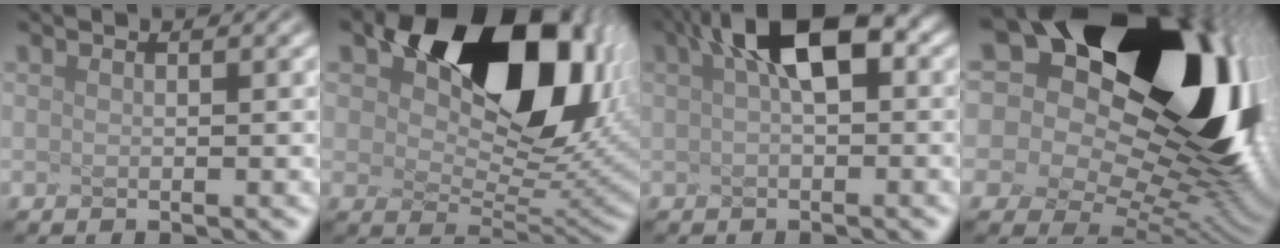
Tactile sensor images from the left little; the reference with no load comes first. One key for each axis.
{"total": 11.4, "fx": 4.0, "fy": 7.1, "fz": 7.9, "tx": -0.131, "ty": -0.014, "tz": 0.113}
{"total": 4.3, "fx": 0.5, "fy": 1.1, "fz": 4.1, "tx": -0.094, "ty": 0.005, "tz": 0.044}
{"total": 21.5, "fx": 9.4, "fy": 13.7, "fz": 13.6, "tx": -0.249, "ty": 0.064, "tz": 0.181}